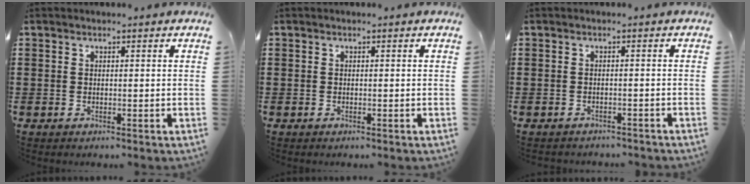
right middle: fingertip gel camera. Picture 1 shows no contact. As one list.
[{"total": 0.0}, {"total": 1.0, "force": [-1.0, 0.1, 0.0], "torque": [-0.003, 0.001, -0.022]}]